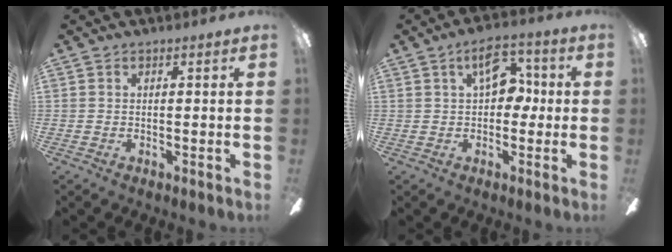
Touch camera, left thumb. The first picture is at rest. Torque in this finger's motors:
{"motor_torque": [-0.31, 0.19, -0.09, -0.27, 0.06]}